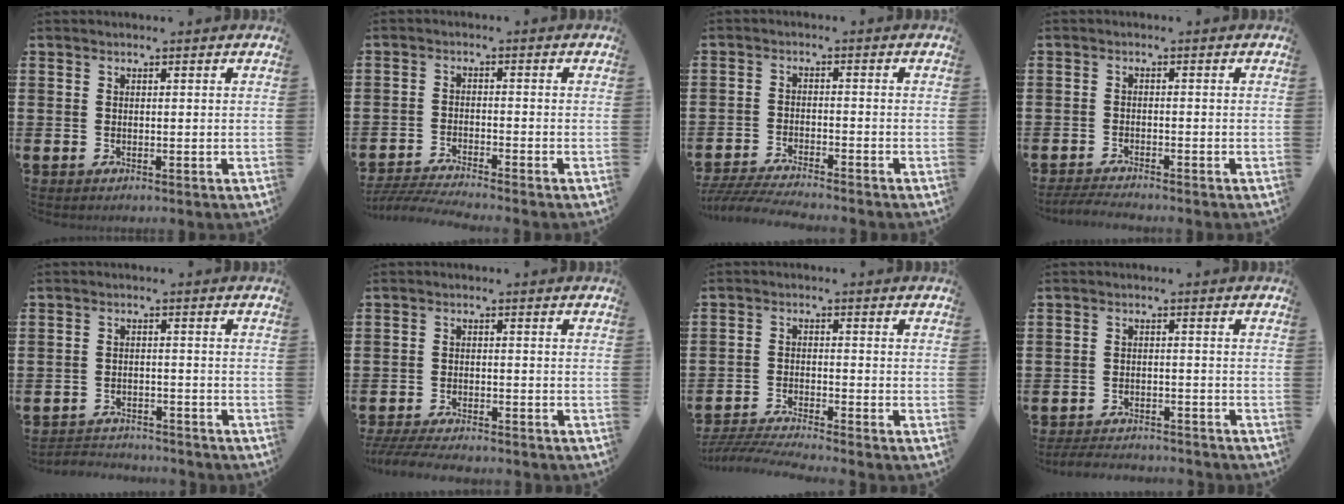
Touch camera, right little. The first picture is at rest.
{"total": 2.9, "force": [-2.8, -0.1, 0.9], "torque": [-0.020, -0.004, -0.058]}
{"total": 3.7, "force": [-3.6, -0.1, 1.0], "torque": [-0.021, -0.006, -0.072]}
{"total": 1.8, "force": [-1.7, -0.1, 0.4], "torque": [-0.008, 0.003, -0.034]}
{"total": 2.4, "force": [-2.4, 0.3, -0.3], "torque": [-0.004, 0.001, -0.054]}
{"total": 3.0, "force": [-2.9, 0.1, 0.7], "torque": [-0.018, -0.001, -0.060]}
{"total": 3.4, "force": [-3.3, -0.2, 1.0], "torque": [-0.021, -0.007, -0.067]}
{"total": 2.6, "force": [-2.6, 0.0, 0.1], "torque": [-0.004, 0.002, -0.056]}